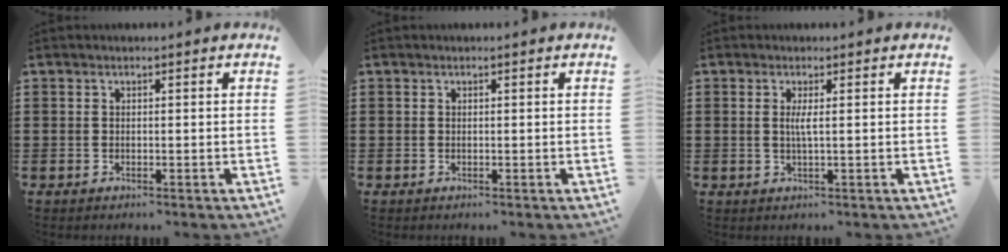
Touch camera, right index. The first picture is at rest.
{"total": 0.0}
{"total": 2.0, "force": [0.2, 0.0, 2.0], "torque": [-0.040, -0.005, 0.003]}